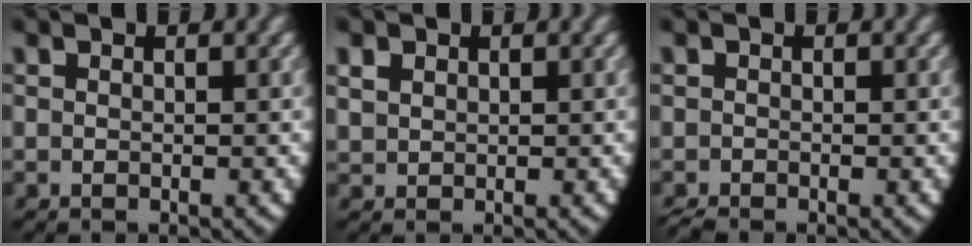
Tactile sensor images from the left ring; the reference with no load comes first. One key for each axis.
{"total": 1.8, "fx": 1.0, "fy": 1.3, "fz": 0.7, "tx": -0.027, "ty": -0.006, "tz": 0.030}
{"total": 1.0, "fx": -0.9, "fy": 0.3, "fz": 0.2, "tx": -0.005, "ty": -0.011, "tz": -0.013}